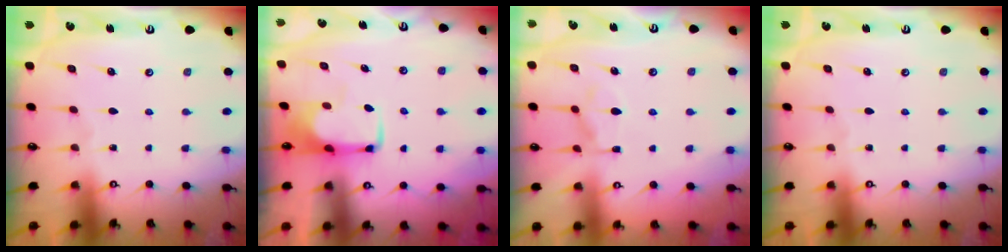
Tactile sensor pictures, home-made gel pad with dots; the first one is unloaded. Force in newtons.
{"total": 1.6, "press": 1.6, "slide": 0.4}
{"total": 2.6, "press": 2.3, "slide": 1.2}
{"total": 0.0}